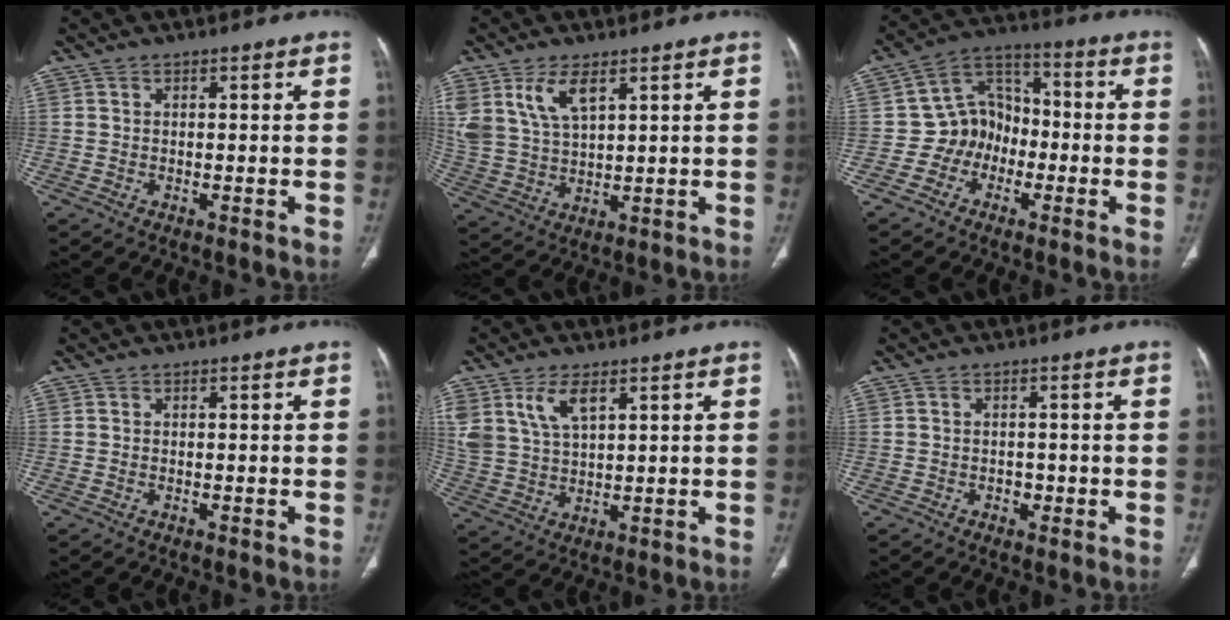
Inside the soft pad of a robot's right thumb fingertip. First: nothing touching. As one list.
[{"total": 9.0, "force": [4.8, 4.4, 6.3], "torque": [-0.125, -0.015, 0.107]}, {"total": 9.7, "force": [-2.9, 8.4, 3.9], "torque": [-0.021, 0.047, -0.063]}, {"total": 0.0}, {"total": 7.8, "force": [4.1, 3.9, 5.4], "torque": [-0.108, -0.012, 0.089]}, {"total": 1.7, "force": [-0.6, 1.4, 0.9], "torque": [-0.005, 0.005, -0.008]}]